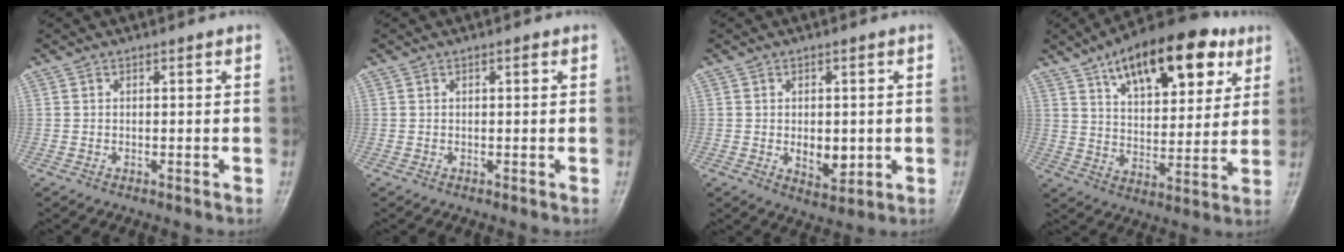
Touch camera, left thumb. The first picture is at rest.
{"total": 0.9, "force": [0.3, 0.4, 0.7], "torque": [-0.008, 0.002, 0.002]}
{"total": 6.0, "force": [-0.5, 3.7, 4.7], "torque": [-0.053, -0.010, 0.002]}
{"total": 20.9, "force": [10.8, 9.8, 15.0], "torque": [-0.193, -0.024, 0.172]}